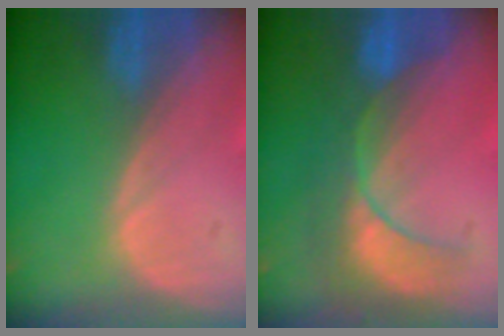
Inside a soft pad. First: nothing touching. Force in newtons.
{"total": 8.6, "press": 7.7, "slide": 3.7}